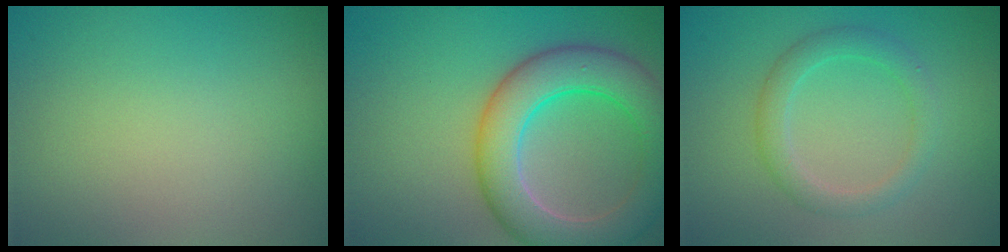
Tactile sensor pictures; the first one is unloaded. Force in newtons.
{"total": 7.7, "press": 7.7, "slide": 0.3}
{"total": 2.5, "press": 2.5, "slide": 0.2}